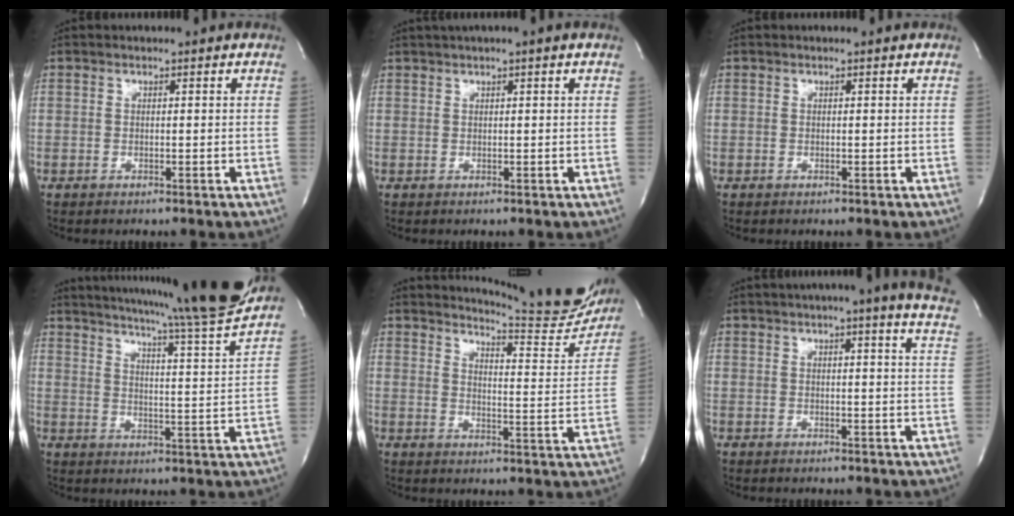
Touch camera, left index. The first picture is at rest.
{"total": 2.7, "force": [1.8, -0.5, 1.9], "torque": [-0.035, 0.017, 0.033]}
{"total": 0.0}
{"total": 20.1, "force": [17.8, -2.0, 9.0], "torque": [-0.149, -0.056, 0.236]}
{"total": 15.8, "force": [15.3, 0.8, 4.0], "torque": [-0.057, -0.085, 0.177]}
{"total": 15.1, "force": [12.4, -0.6, 8.6], "torque": [-0.121, -0.024, 0.131]}